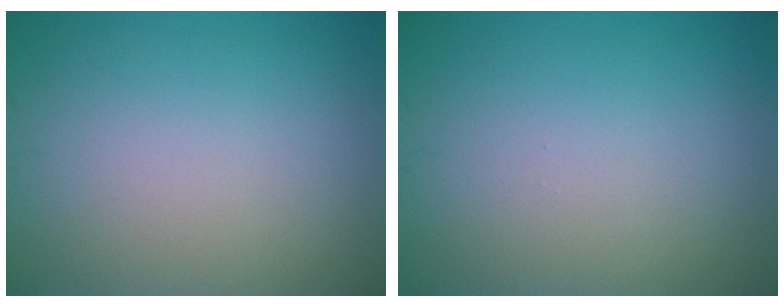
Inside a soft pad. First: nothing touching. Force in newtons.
{"total": 0.0}